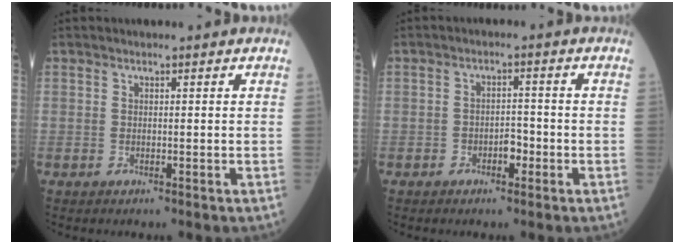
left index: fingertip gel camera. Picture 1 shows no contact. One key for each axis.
{"total": 2.6, "fx": -1.3, "fy": 1.3, "fz": 1.8, "tx": -0.025, "ty": 0.007, "tz": -0.024}